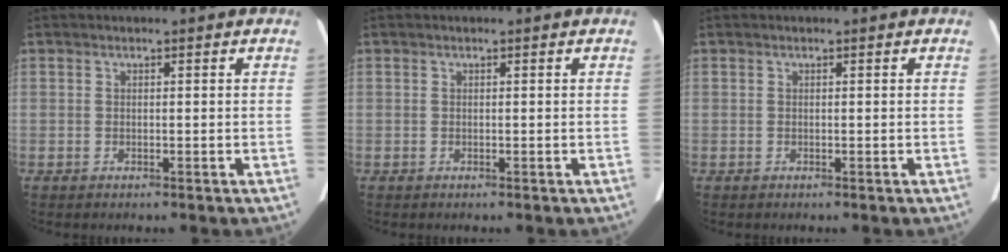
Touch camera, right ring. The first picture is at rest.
{"total": 0.0}
{"total": 0.0}